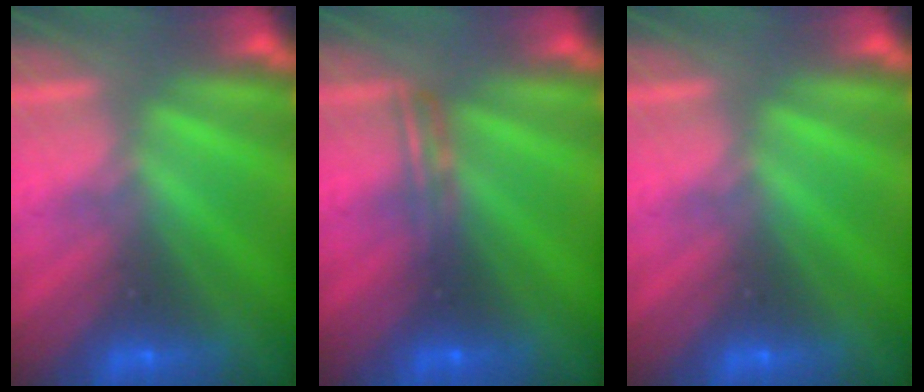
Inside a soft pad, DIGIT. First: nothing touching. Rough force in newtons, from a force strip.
{"total": 2.4}
{"total": 0.0}